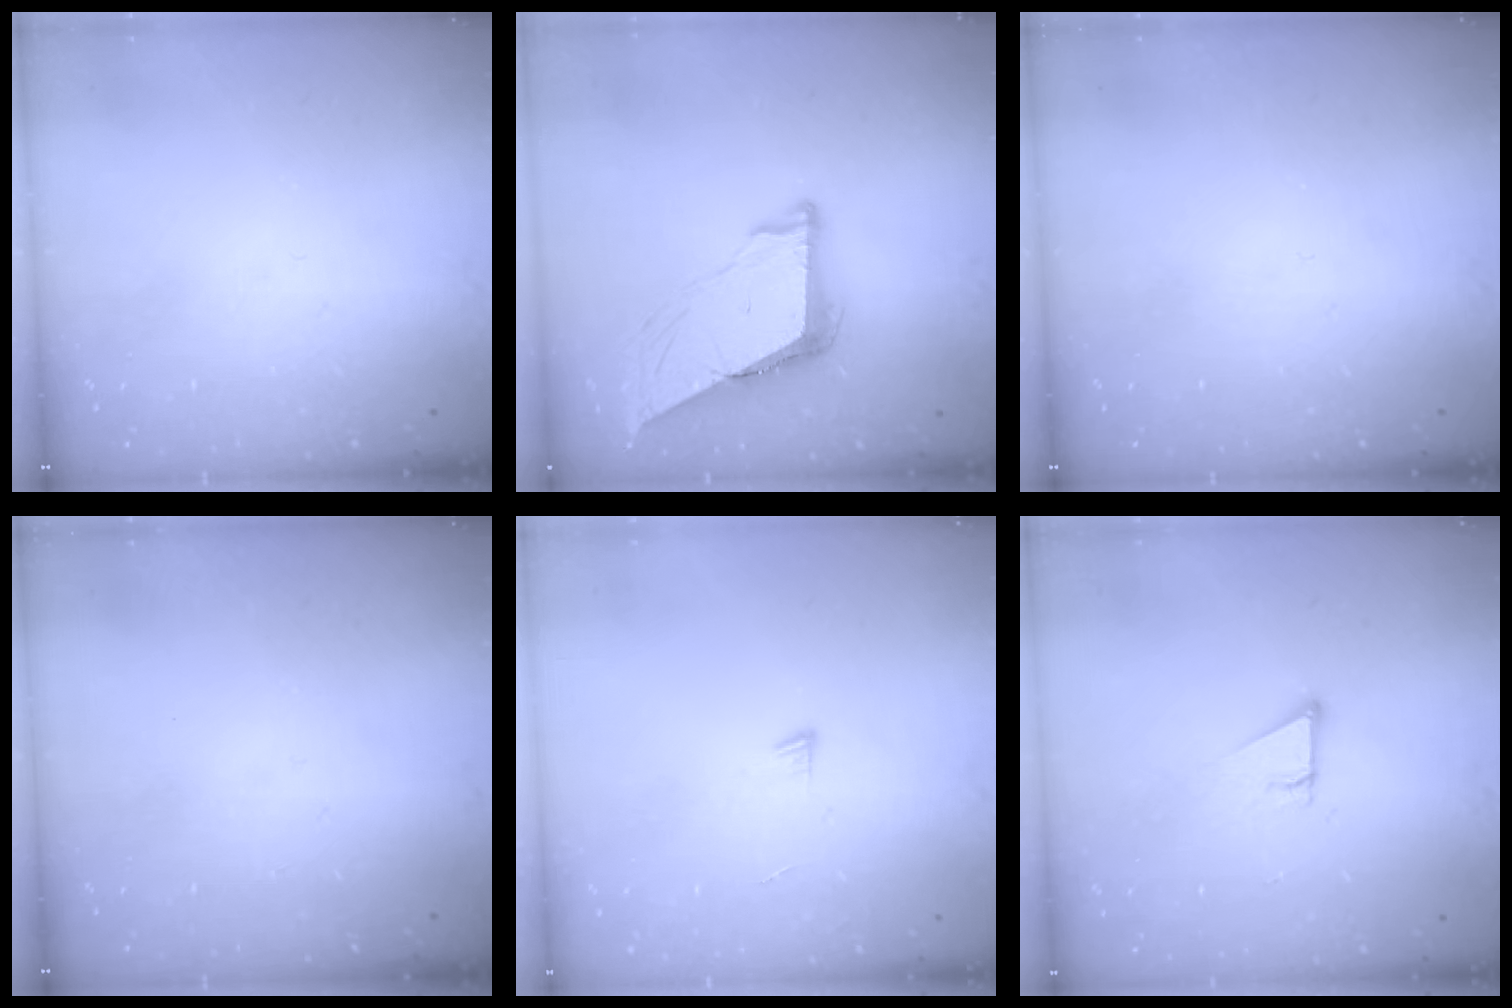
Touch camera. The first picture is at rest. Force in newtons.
{"total": 8.4, "press": 8.4, "slide": 0.6}
{"total": 0.0}
{"total": 0.0}
{"total": 4.0, "press": 3.9, "slide": 0.4}
{"total": 3.1, "press": 2.4, "slide": 1.9}